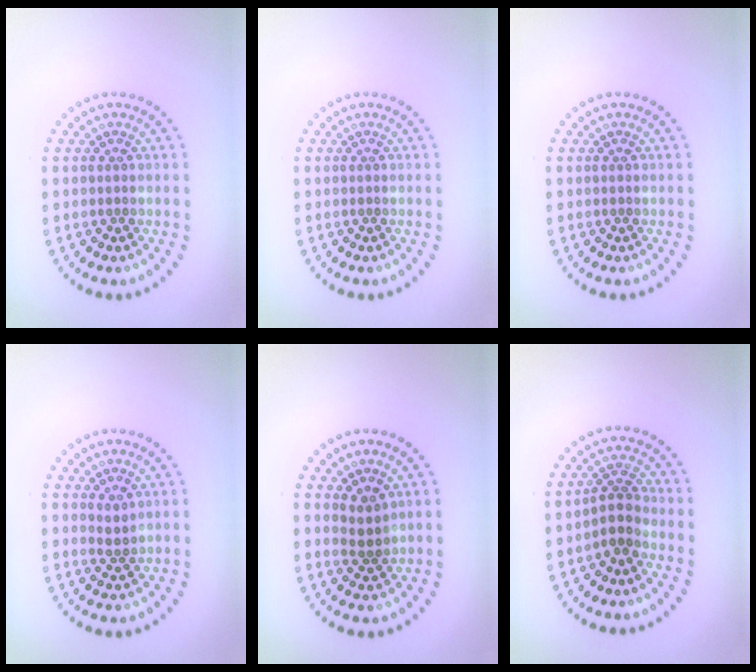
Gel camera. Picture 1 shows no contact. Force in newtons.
{"total": 0.0}
{"total": 0.0}
{"total": 1.2, "press": 1.0, "slide": 0.7}
{"total": 1.8, "press": 1.5, "slide": 1.0}
{"total": 2.2, "press": 1.8, "slide": 1.3}